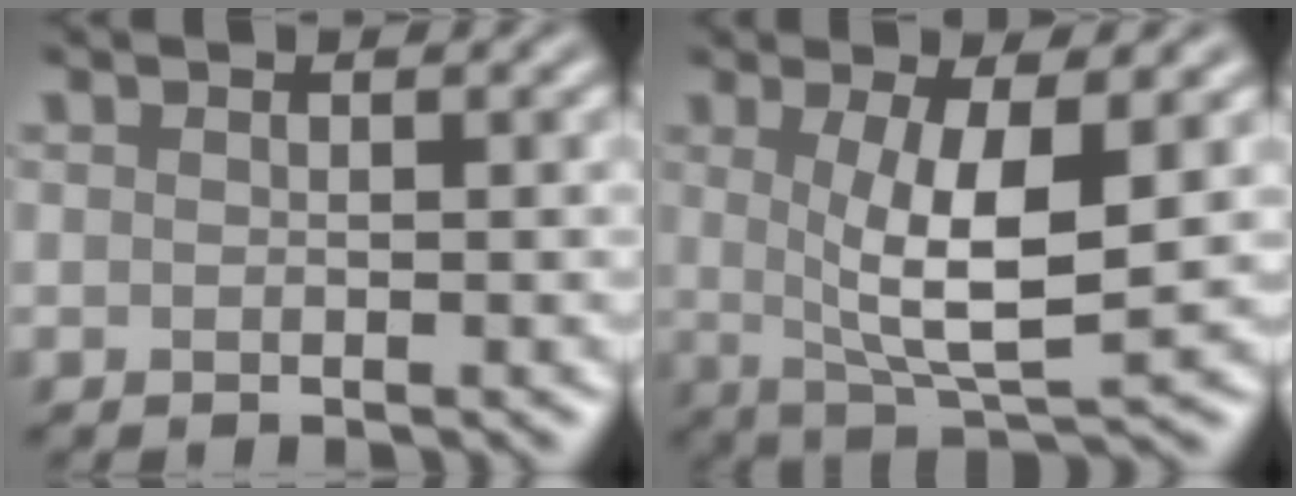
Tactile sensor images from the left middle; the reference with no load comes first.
{"total": 6.4, "force": [0.9, 1.5, 6.2], "torque": [-0.106, -0.003, 0.024]}